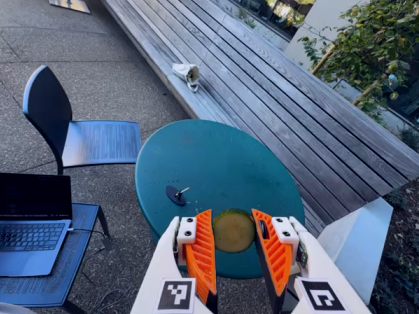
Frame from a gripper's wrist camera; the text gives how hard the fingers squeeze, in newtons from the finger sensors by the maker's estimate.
{"total": 12.1, "left": 12.6, "right": 11.5}